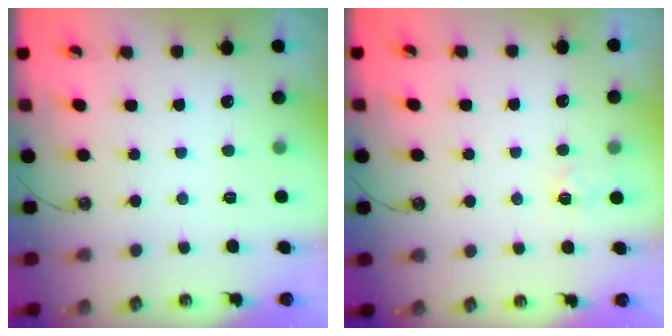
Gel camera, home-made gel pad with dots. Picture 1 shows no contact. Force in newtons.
{"total": 3.8, "press": 3.7, "slide": 0.5}